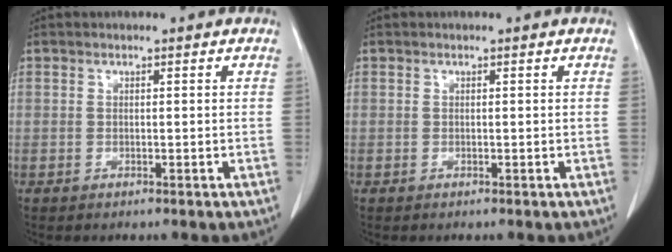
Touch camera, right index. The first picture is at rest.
{"total": 0.0}